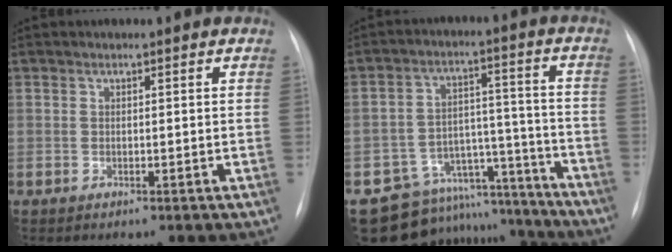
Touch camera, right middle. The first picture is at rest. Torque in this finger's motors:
{"motor_torque": [1.11, -1.03, 0.41, 0.03]}